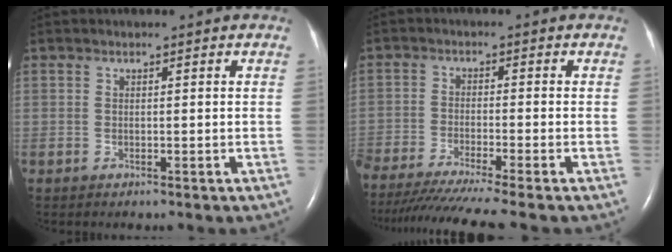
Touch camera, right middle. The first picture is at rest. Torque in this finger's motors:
{"motor_torque": [1.02, -1.12, 0.66, 0.21]}